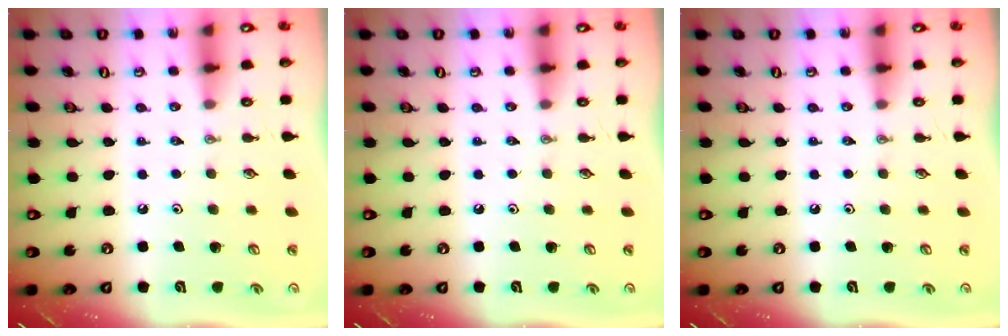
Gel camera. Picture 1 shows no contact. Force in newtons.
{"total": 0.0}
{"total": 0.0}